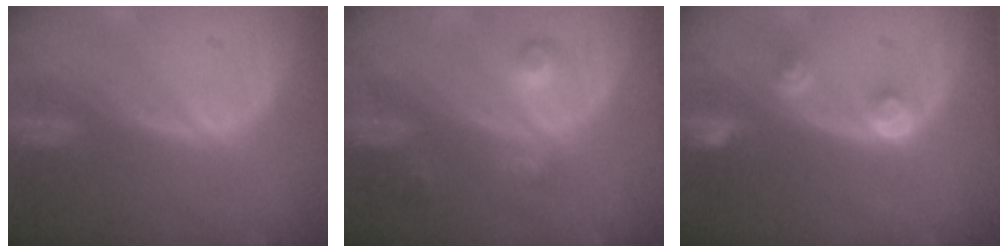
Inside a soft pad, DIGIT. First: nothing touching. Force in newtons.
{"total": 3.7, "press": 3.3, "slide": 1.7}
{"total": 2.9, "press": 2.7, "slide": 1.0}